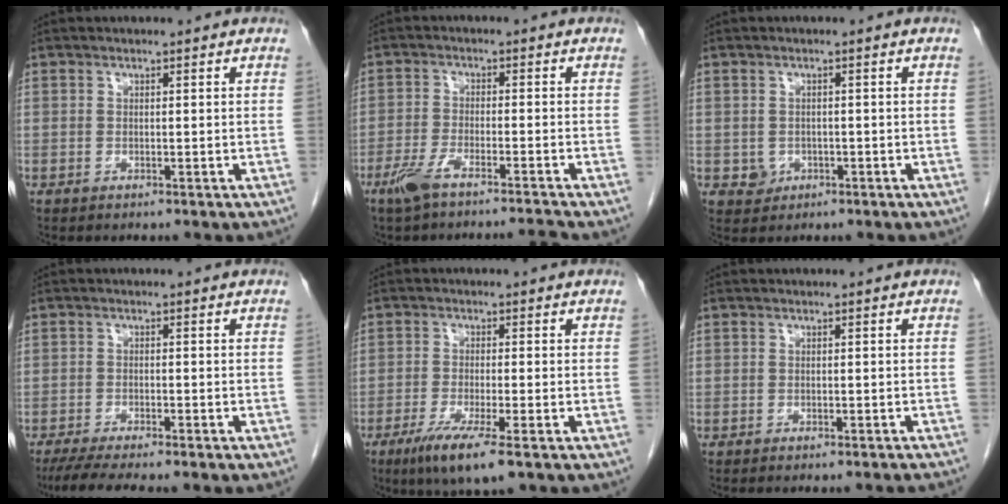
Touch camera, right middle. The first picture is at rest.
{"total": 5.9, "force": [-4.9, -0.5, 3.2], "torque": [-0.064, -0.008, -0.090]}
{"total": 2.1, "force": [-0.6, 1.9, 0.6], "torque": [-0.006, 0.005, -0.001]}
{"total": 7.5, "force": [-6.2, 0.3, 4.3], "torque": [-0.061, -0.015, -0.096]}
{"total": 7.3, "force": [-4.3, 0.4, 5.9], "torque": [-0.110, -0.022, -0.073]}
{"total": 6.5, "force": [-6.0, 0.2, 2.4], "torque": [-0.022, -0.016, -0.068]}